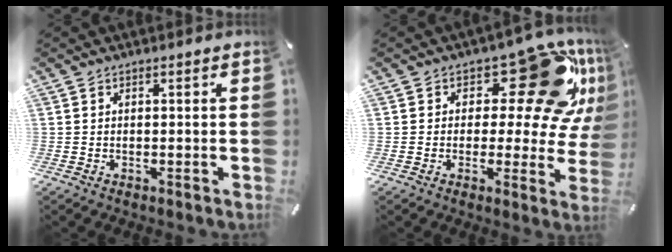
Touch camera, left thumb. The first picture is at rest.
{"total": 20.8, "force": [10.2, 9.4, 15.5], "torque": [-0.199, -0.067, 0.167]}